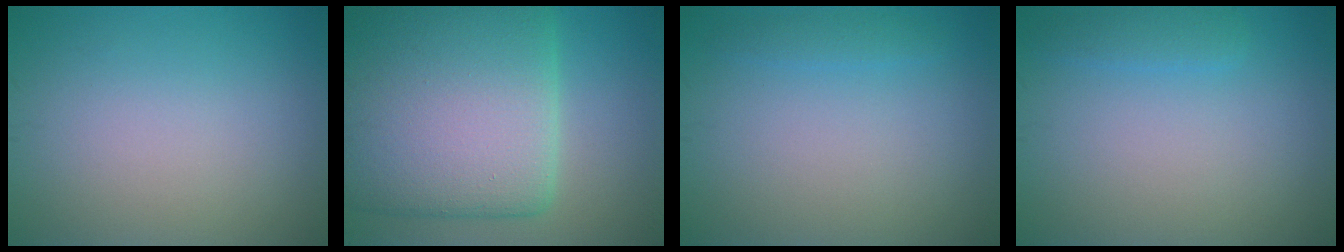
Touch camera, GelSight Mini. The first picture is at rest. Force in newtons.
{"total": 15.4, "press": 15.4, "slide": 0.5}
{"total": 1.0, "press": 1.0, "slide": 0.1}
{"total": 1.4, "press": 1.4, "slide": 0.1}